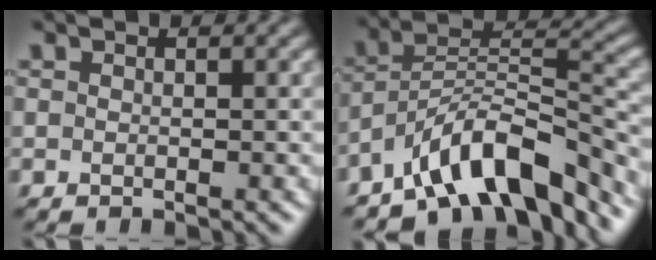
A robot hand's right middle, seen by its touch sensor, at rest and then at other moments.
{"total": 9.7, "force": [-6.9, 3.1, 6.1], "torque": [-0.087, 0.010, -0.131]}